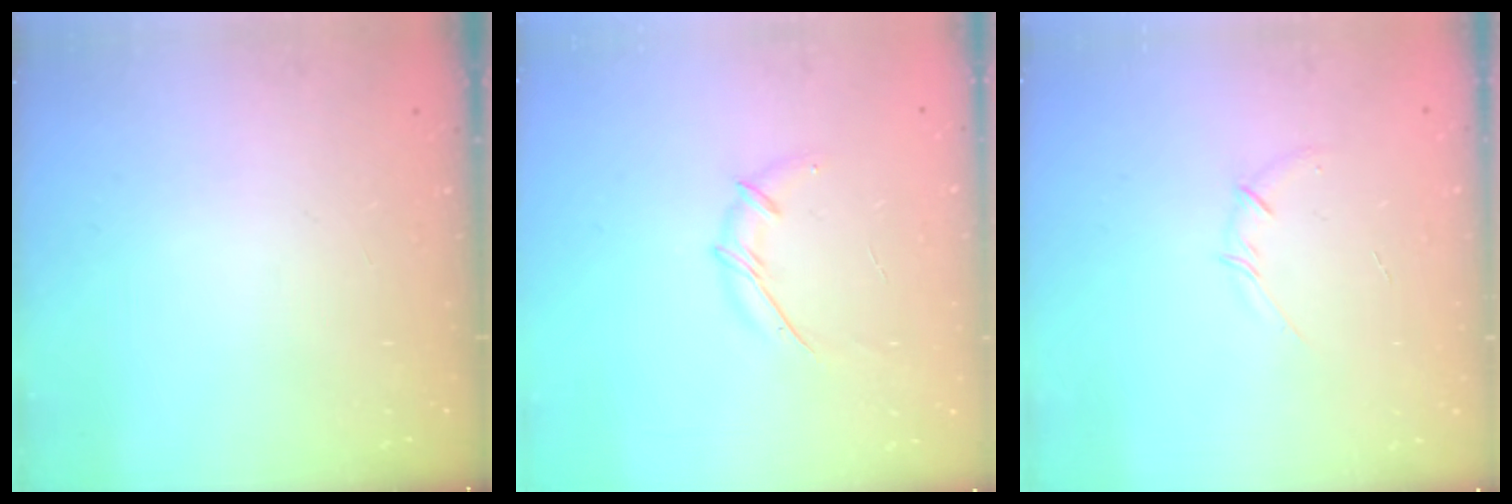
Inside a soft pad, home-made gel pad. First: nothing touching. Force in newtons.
{"total": 5.9, "press": 5.7, "slide": 1.3}
{"total": 3.6, "press": 3.4, "slide": 1.2}